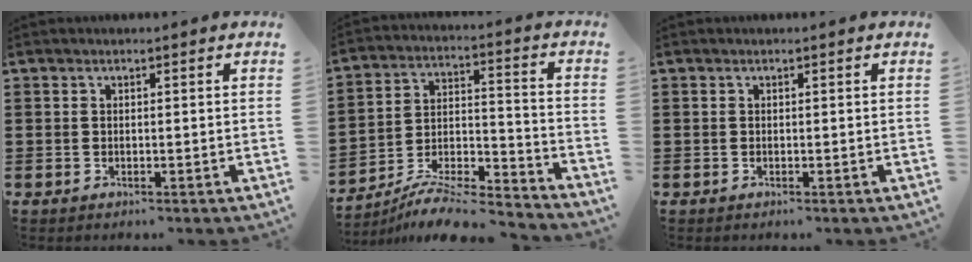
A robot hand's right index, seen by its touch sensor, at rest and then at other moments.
{"total": 8.7, "force": [-7.9, 1.5, 3.3], "torque": [-0.057, 0.011, -0.156]}
{"total": 0.0}